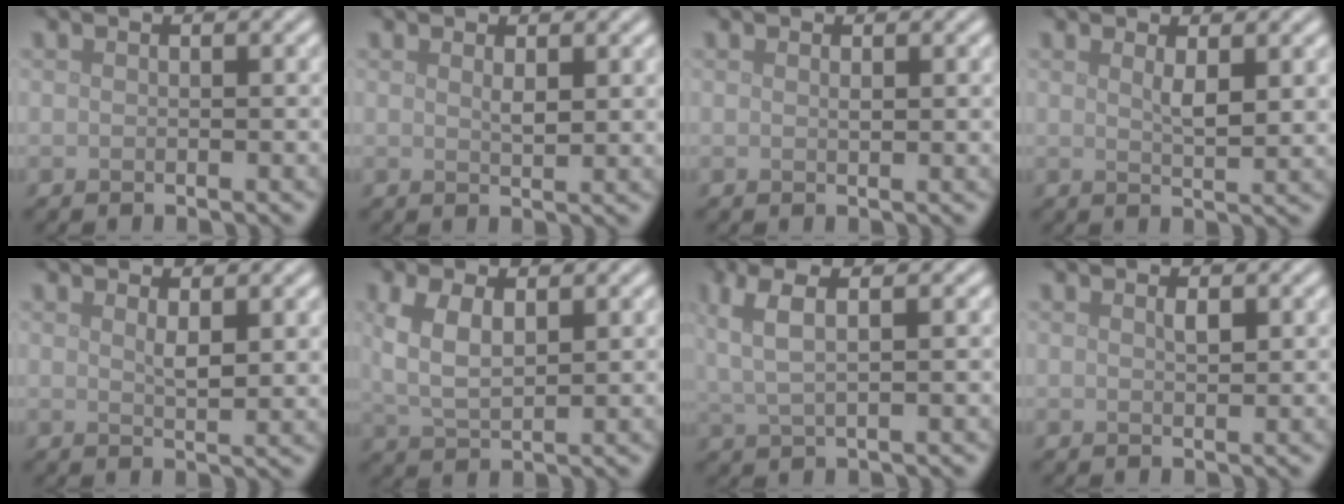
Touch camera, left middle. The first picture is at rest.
{"total": 1.2, "force": [0.6, 0.2, 1.0], "torque": [-0.018, -0.003, 0.012]}
{"total": 0.7, "force": [0.3, 0.1, 0.6], "torque": [-0.007, -0.001, 0.005]}
{"total": 2.0, "force": [0.8, 0.4, 1.8], "torque": [-0.032, -0.004, 0.017]}
{"total": 1.7, "force": [0.9, 0.4, 1.4], "torque": [-0.026, -0.003, 0.017]}
{"total": 4.1, "force": [1.4, 2.1, 3.3], "torque": [-0.081, -0.001, 0.032]}
{"total": 4.1, "force": [1.8, 1.3, 3.5], "torque": [-0.076, 0.007, 0.038]}
{"total": 0.7, "force": [0.4, 0.2, 0.6], "torque": [-0.012, -0.002, 0.008]}